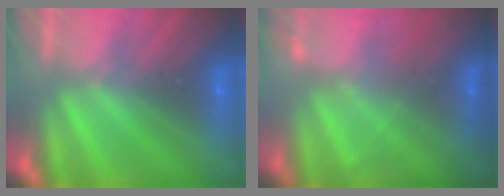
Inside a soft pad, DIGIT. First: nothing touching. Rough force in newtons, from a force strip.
{"total": 2.0}